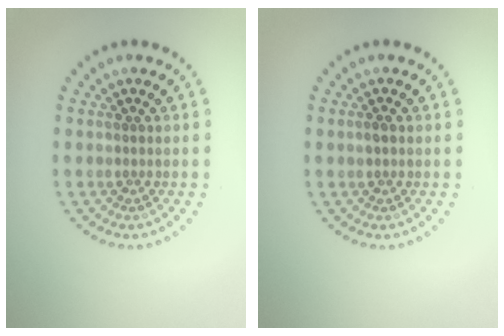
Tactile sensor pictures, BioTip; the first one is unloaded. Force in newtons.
{"total": 0.7, "press": 0.7, "slide": 0.0}